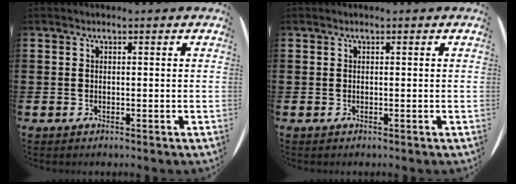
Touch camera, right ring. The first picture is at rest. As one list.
[{"total": 0.0}]